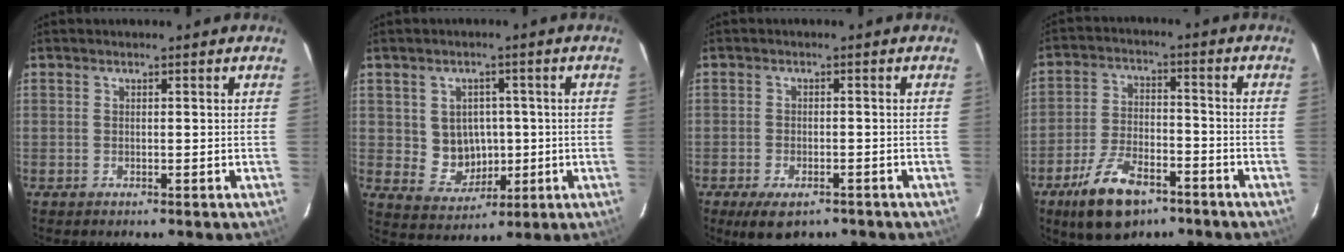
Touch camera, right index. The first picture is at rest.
{"total": 7.3, "force": [0.2, 6.9, 2.4], "torque": [-0.054, 0.007, 0.023]}
{"total": 6.7, "force": [-4.6, 3.1, 3.8], "torque": [-0.079, -0.019, -0.068]}
{"total": 12.6, "force": [-8.0, 5.8, 7.8], "torque": [-0.169, -0.008, -0.137]}